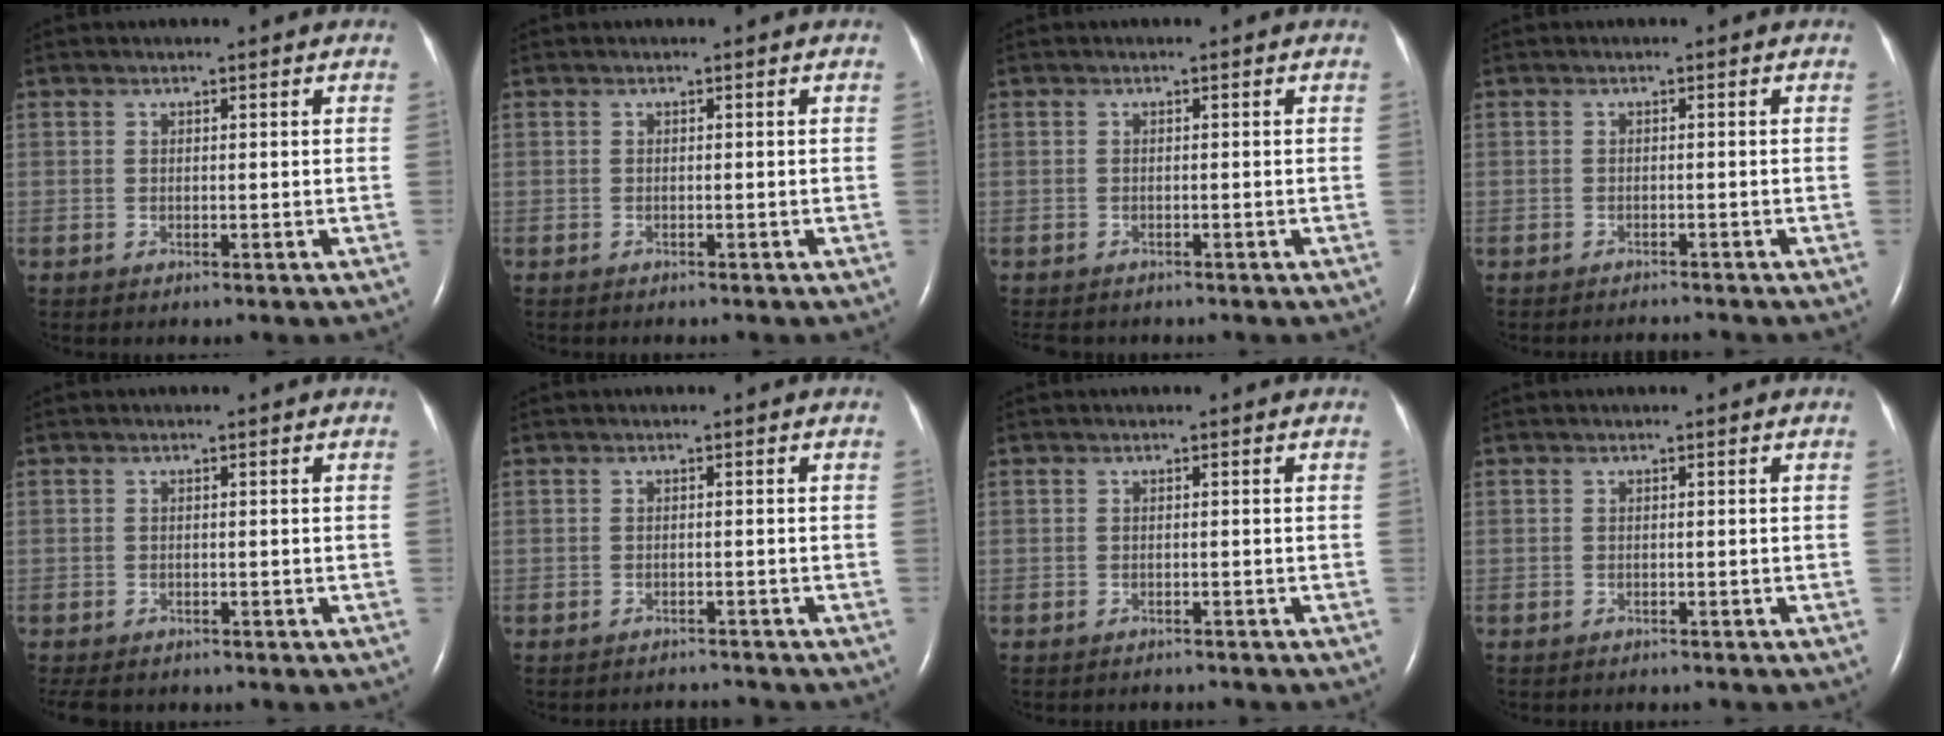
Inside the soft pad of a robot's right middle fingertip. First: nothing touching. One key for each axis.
{"total": 1.4, "fx": -1.2, "fy": 0.2, "fz": 0.7, "tx": -0.012, "ty": -0.002, "tz": -0.012}
{"total": 4.5, "fx": -3.8, "fy": 1.8, "fz": 1.5, "tx": -0.021, "ty": -0.005, "tz": -0.050}
{"total": 2.6, "fx": -2.6, "fy": -0.4, "fz": 0.1, "tx": 0.000, "ty": -0.011, "tz": -0.035}
{"total": 5.2, "fx": -4.4, "fy": 1.9, "fz": 2.1, "tx": -0.031, "ty": -0.007, "tz": -0.061}
{"total": 3.1, "fx": -3.1, "fy": -0.2, "fz": -0.4, "tx": 0.007, "ty": -0.010, "tz": -0.043}
{"total": 3.4, "fx": -3.3, "fy": 0.5, "fz": 0.6, "tx": -0.007, "ty": -0.006, "tz": -0.041}
{"total": 3.5, "fx": -3.2, "fy": 0.7, "fz": 1.3, "tx": -0.018, "ty": -0.005, "tz": -0.038}